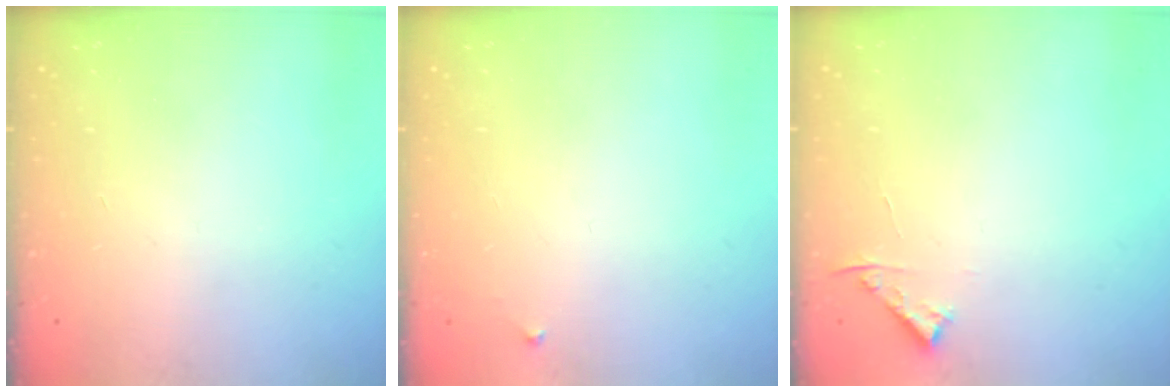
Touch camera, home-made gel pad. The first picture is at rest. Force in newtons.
{"total": 3.3, "press": 3.3, "slide": 0.5}
{"total": 3.4, "press": 3.4, "slide": 0.4}